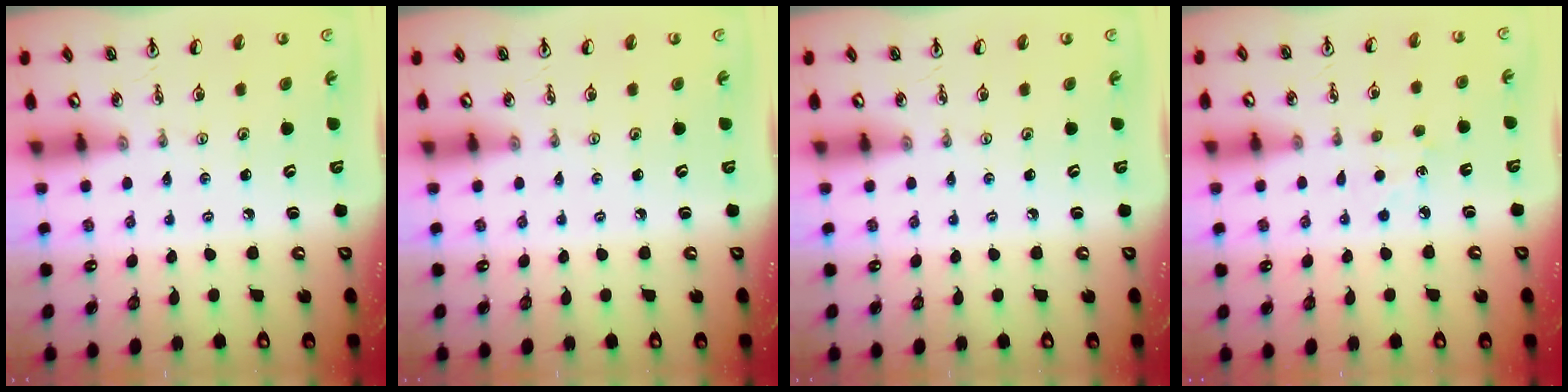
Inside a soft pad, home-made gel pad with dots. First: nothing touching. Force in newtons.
{"total": 0.0}
{"total": 0.0}
{"total": 3.5, "press": 3.5, "slide": 0.4}